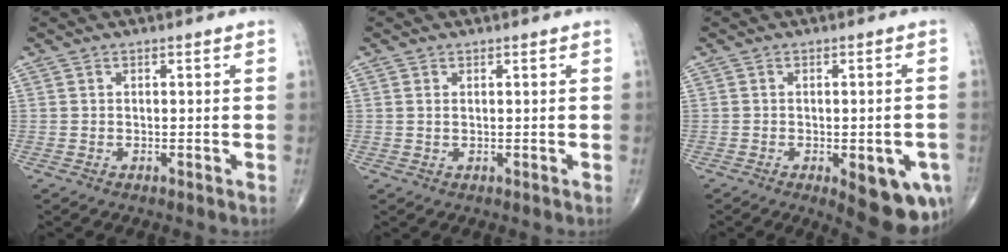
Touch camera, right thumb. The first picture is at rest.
{"total": 0.5, "force": [0.2, 0.2, 0.5], "torque": [-0.011, 0.002, 0.005]}
{"total": 11.9, "force": [-4.3, 4.6, 10.0], "torque": [-0.105, -0.001, -0.042]}